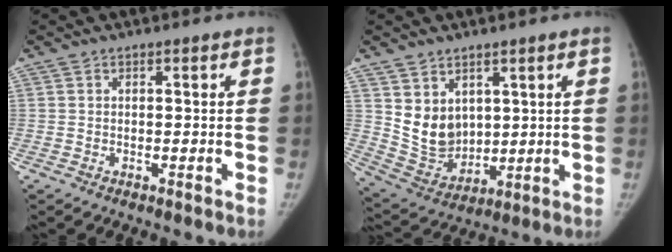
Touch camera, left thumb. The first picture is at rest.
{"total": 9.6, "force": [3.5, 7.5, 4.9], "torque": [-0.056, -0.036, 0.091]}